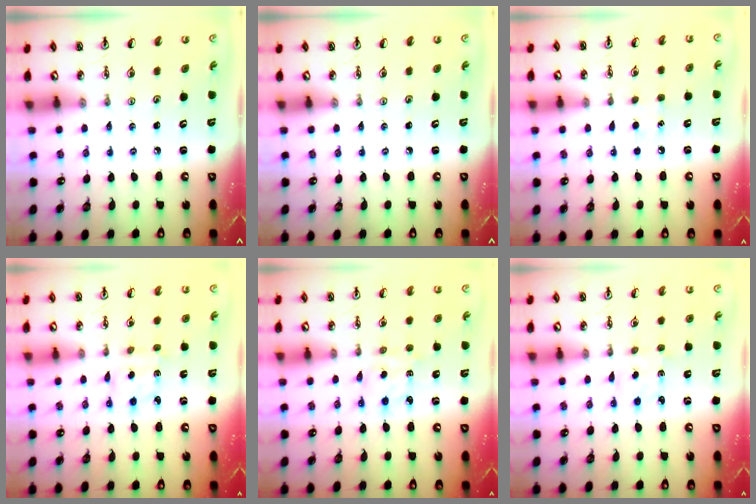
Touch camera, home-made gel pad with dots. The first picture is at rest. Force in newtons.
{"total": 0.0}
{"total": 5.2, "press": 5.2, "slide": 0.5}
{"total": 2.6, "press": 2.6, "slide": 0.6}
{"total": 2.3, "press": 2.3, "slide": 0.5}
{"total": 2.0, "press": 2.0, "slide": 0.4}